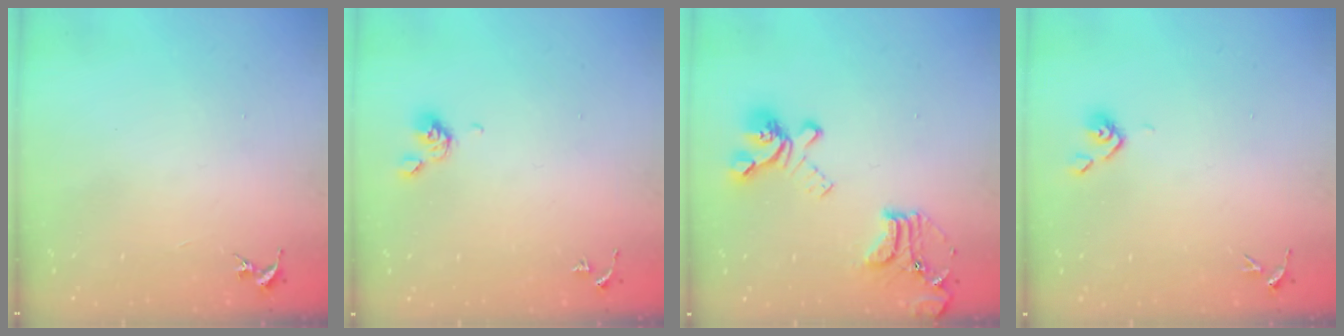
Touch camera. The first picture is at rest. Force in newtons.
{"total": 5.4, "press": 5.2, "slide": 1.4}
{"total": 18.2, "press": 18.1, "slide": 1.7}
{"total": 4.3, "press": 4.2, "slide": 0.9}